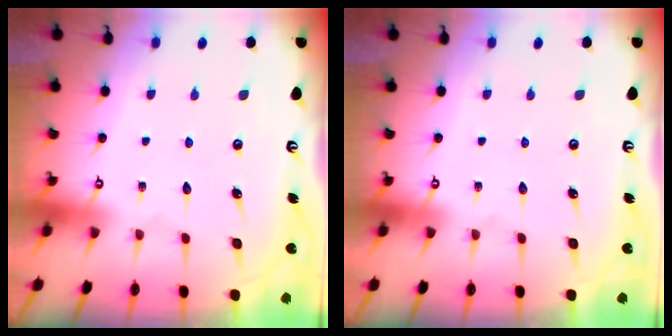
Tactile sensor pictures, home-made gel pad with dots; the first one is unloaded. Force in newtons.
{"total": 0.0}